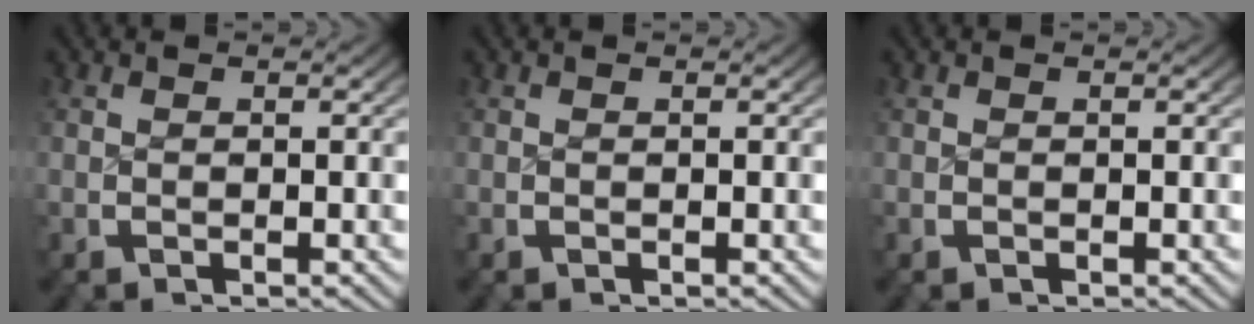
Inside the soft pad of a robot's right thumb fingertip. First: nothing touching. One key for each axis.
{"total": 0.0}
{"total": 0.0}